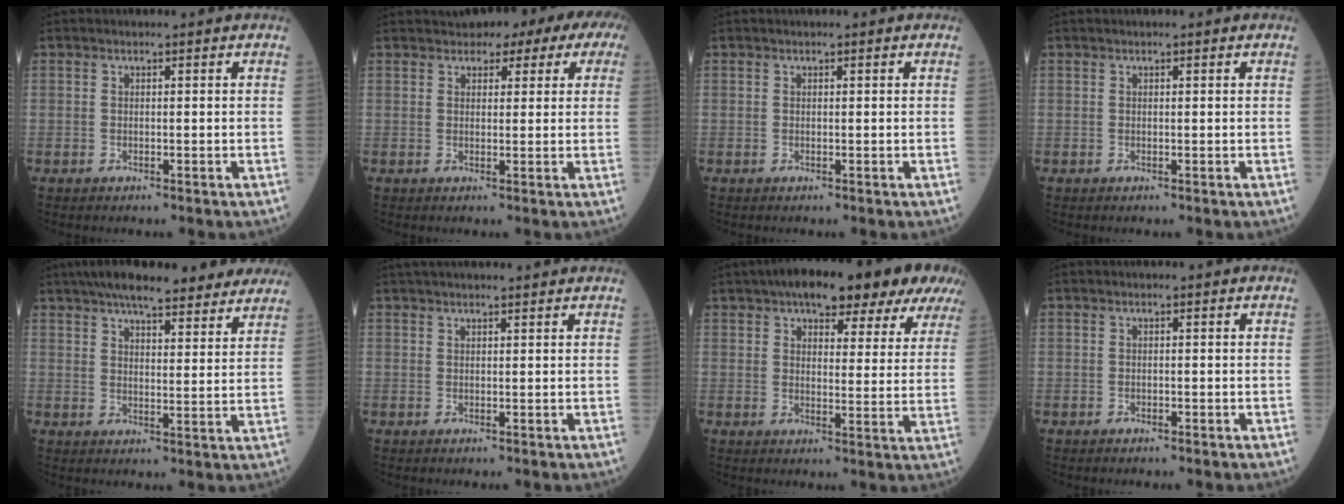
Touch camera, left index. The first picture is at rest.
{"total": 9.1, "force": [5.8, 3.8, 5.9], "torque": [-0.072, 0.038, 0.060]}
{"total": 0.0}
{"total": 0.5, "force": [0.2, 0.2, 0.4], "torque": [-0.009, 0.008, 0.001]}
{"total": 18.8, "force": [15.6, 4.1, 9.7], "torque": [-0.145, 0.035, 0.204]}
{"total": 6.2, "force": [5.6, 0.1, 2.8], "torque": [-0.037, 0.035, 0.077]}
{"total": 17.2, "force": [12.8, 5.4, 10.1], "torque": [-0.126, 0.035, 0.151]}
{"total": 0.0}